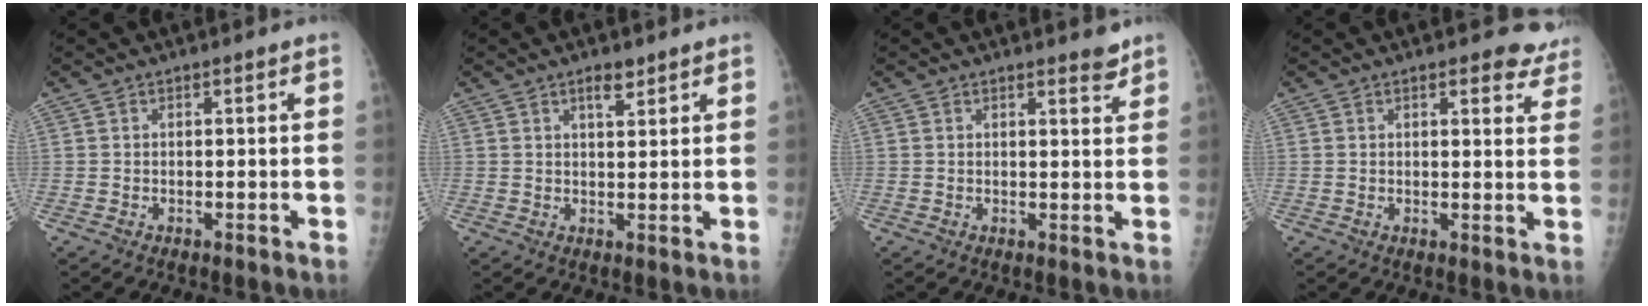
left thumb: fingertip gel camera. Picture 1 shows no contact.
{"total": 2.8, "force": [1.9, 1.1, 1.6], "torque": [-0.013, -0.012, 0.033]}
{"total": 2.2, "force": [1.9, 0.6, 0.9], "torque": [-0.001, -0.015, 0.023]}
{"total": 6.9, "force": [5.8, 2.7, 2.6], "torque": [0.012, -0.028, 0.049]}